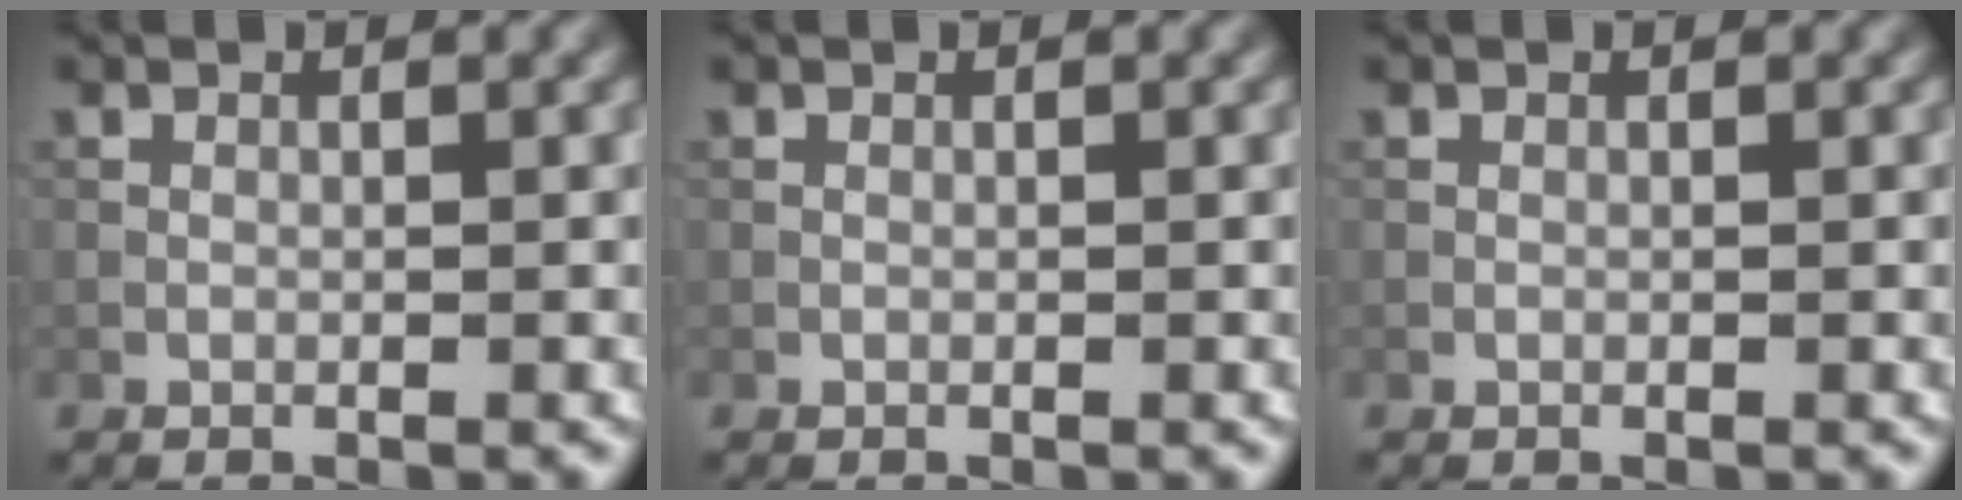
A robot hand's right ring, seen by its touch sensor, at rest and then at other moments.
{"total": 0.0}
{"total": 0.0}